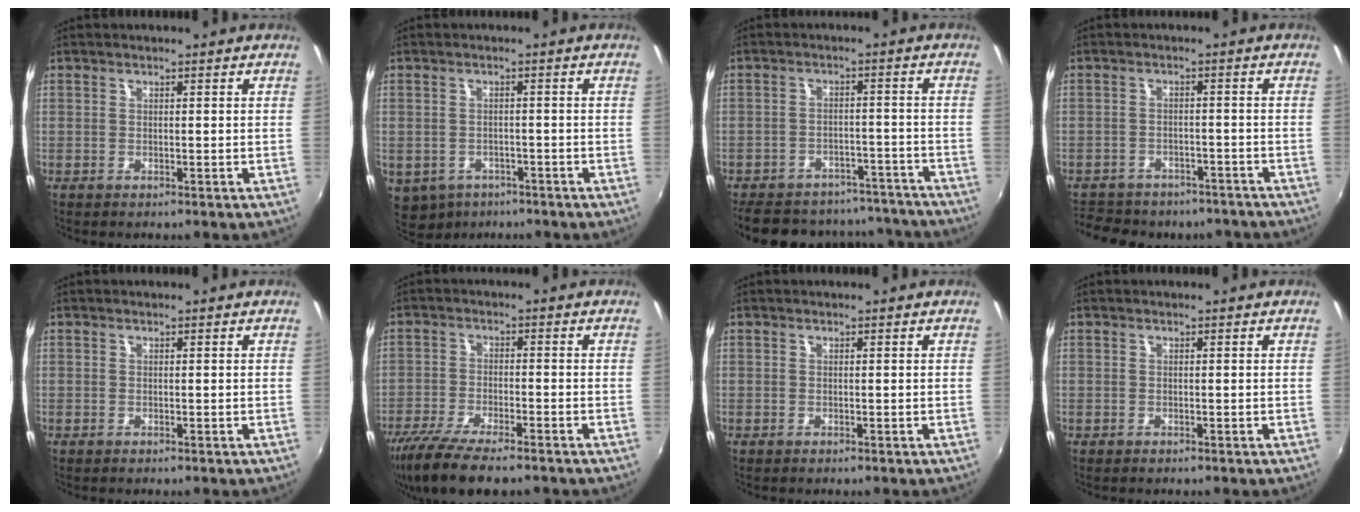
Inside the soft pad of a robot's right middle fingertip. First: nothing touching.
{"total": 8.1, "force": [-4.4, 5.9, 3.3], "torque": [-0.090, -0.026, -0.055]}
{"total": 22.7, "force": [-19.4, 8.9, 7.5], "torque": [-0.162, 0.036, -0.237]}
{"total": 15.5, "force": [-12.5, 7.2, 5.8], "torque": [-0.138, -0.002, -0.163]}
{"total": 0.0}
{"total": 12.0, "force": [-9.2, 2.9, 7.1], "torque": [-0.164, -0.041, -0.166]}
{"total": 0.0}
{"total": 0.0}